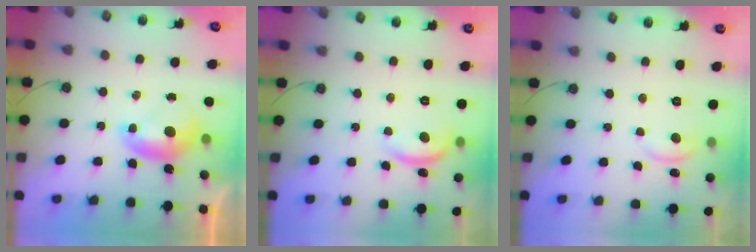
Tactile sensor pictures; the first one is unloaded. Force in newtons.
{"total": 5.3, "press": 5.3, "slide": 0.5}
{"total": 1.2, "press": 1.0, "slide": 0.6}